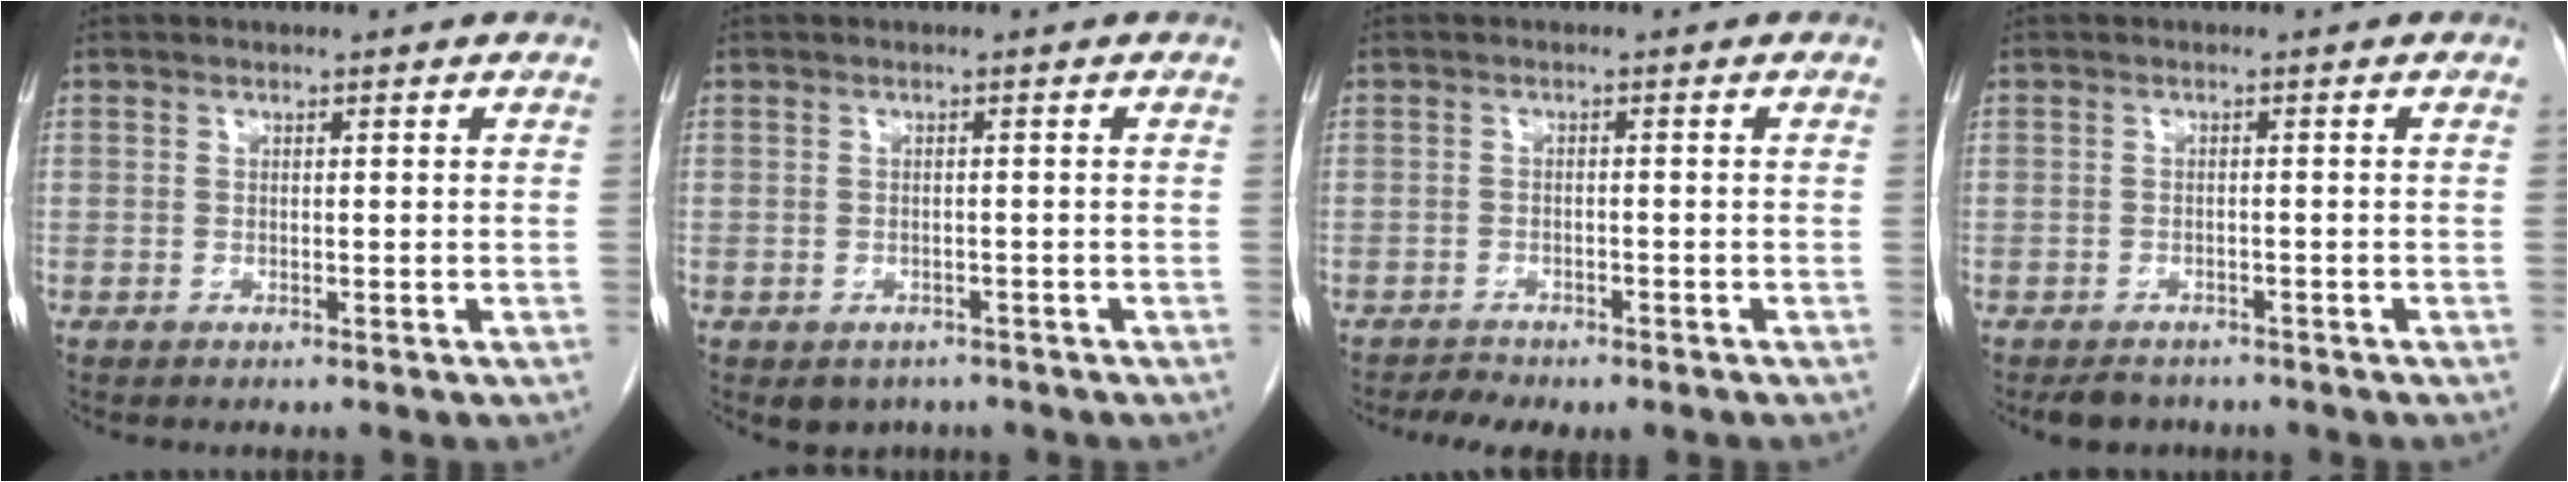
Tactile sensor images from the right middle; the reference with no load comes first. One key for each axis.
{"total": 3.3, "fx": -2.5, "fy": 2.2, "fz": 0.7, "tx": -0.005, "ty": 0.003, "tz": -0.028}
{"total": 3.2, "fx": -2.7, "fy": 1.2, "fz": 1.3, "tx": -0.022, "ty": -0.004, "tz": -0.038}
{"total": 3.2, "fx": -2.8, "fy": 1.5, "fz": 0.6, "tx": -0.014, "ty": -0.002, "tz": -0.040}